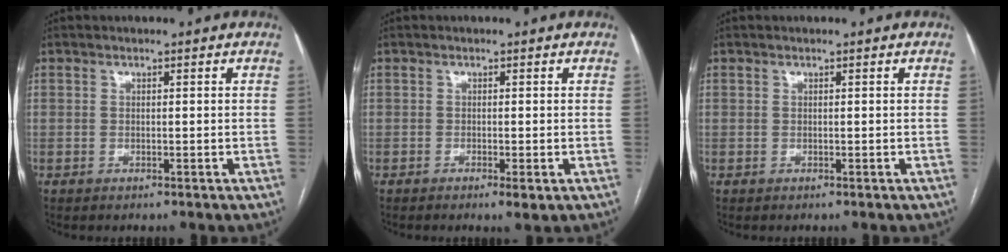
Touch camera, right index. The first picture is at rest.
{"total": 1.8, "force": [-0.9, 0.2, 1.6], "torque": [-0.021, -0.004, -0.013]}
{"total": 0.0}